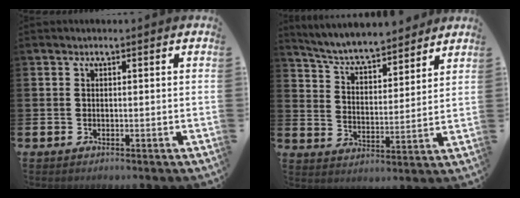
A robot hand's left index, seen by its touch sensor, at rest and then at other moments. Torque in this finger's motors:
{"motor_torque": [1.06, -1.09, 0.73, 0.08]}